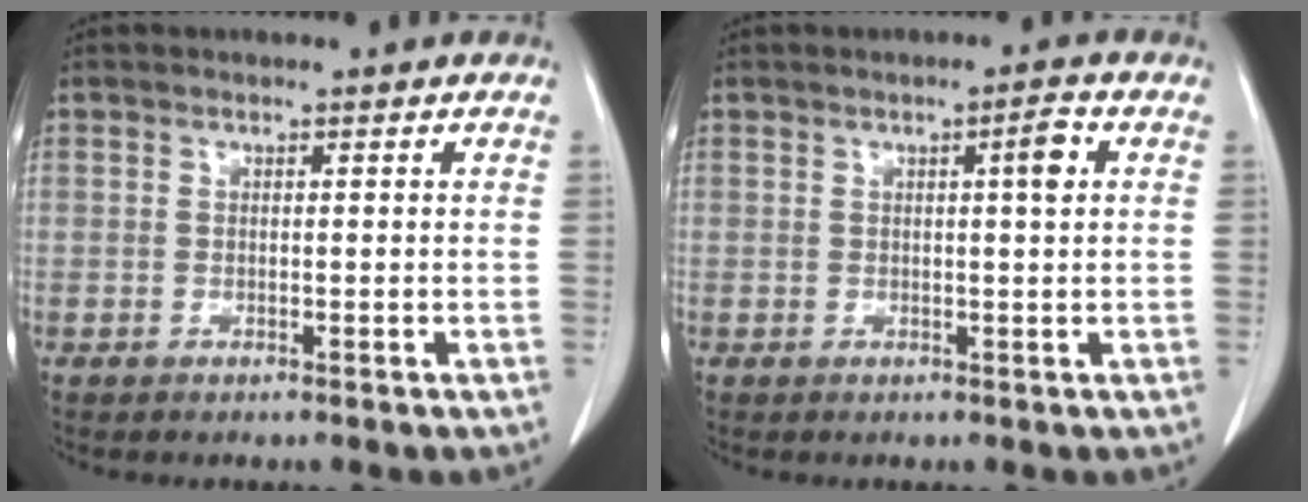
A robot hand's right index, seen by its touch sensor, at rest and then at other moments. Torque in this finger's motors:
{"motor_torque": [0.07, 0.05, 0.07, 0.01]}